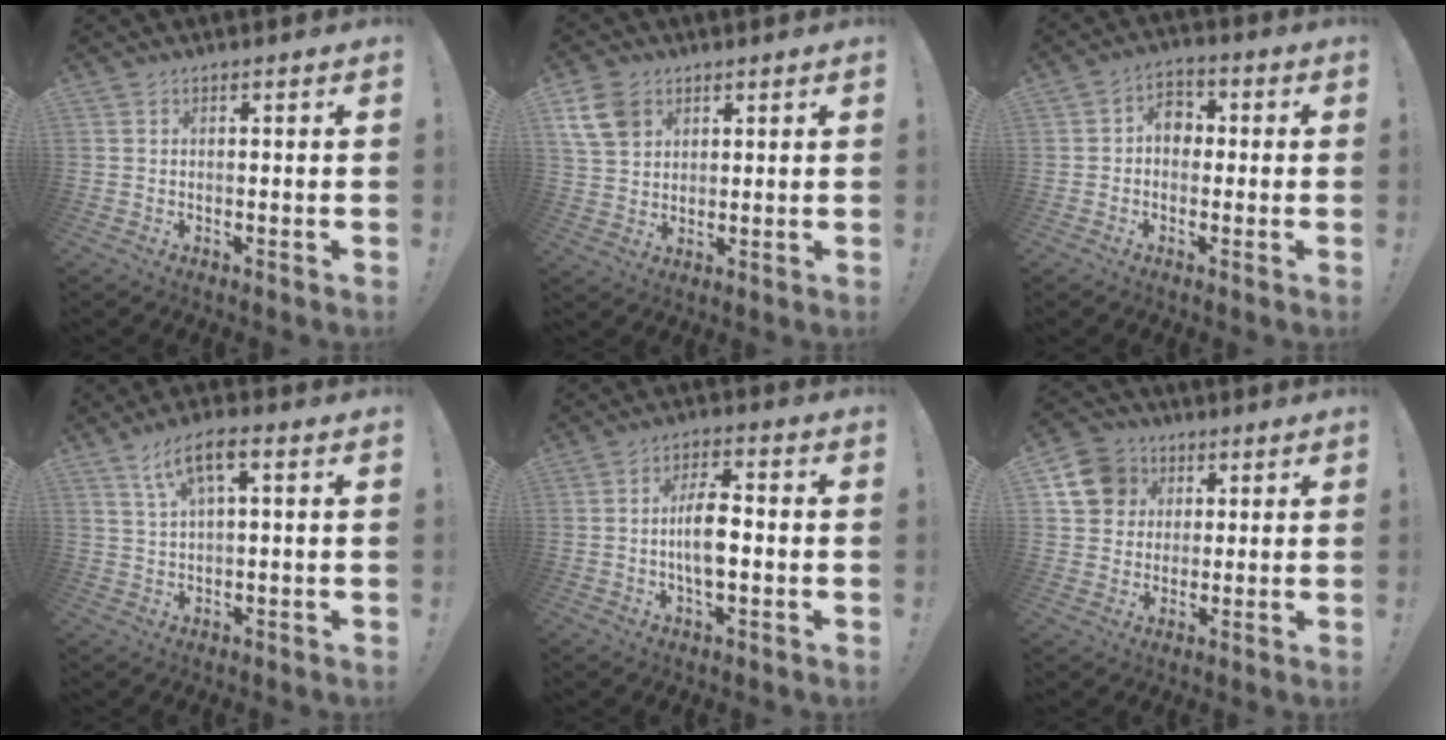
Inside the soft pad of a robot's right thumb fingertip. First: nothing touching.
{"total": 9.6, "force": [4.6, 7.1, 4.5], "torque": [-0.078, -0.014, 0.094]}
{"total": 6.5, "force": [0.1, 5.1, 4.0], "torque": [-0.062, 0.013, 0.003]}
{"total": 7.5, "force": [3.0, 2.5, 6.4], "torque": [-0.114, -0.002, 0.053]}
{"total": 9.4, "force": [-1.1, 5.2, 7.7], "torque": [-0.138, 0.007, -0.021]}
{"total": 11.7, "force": [3.9, 10.3, 3.8], "torque": [-0.052, -0.008, 0.082]}